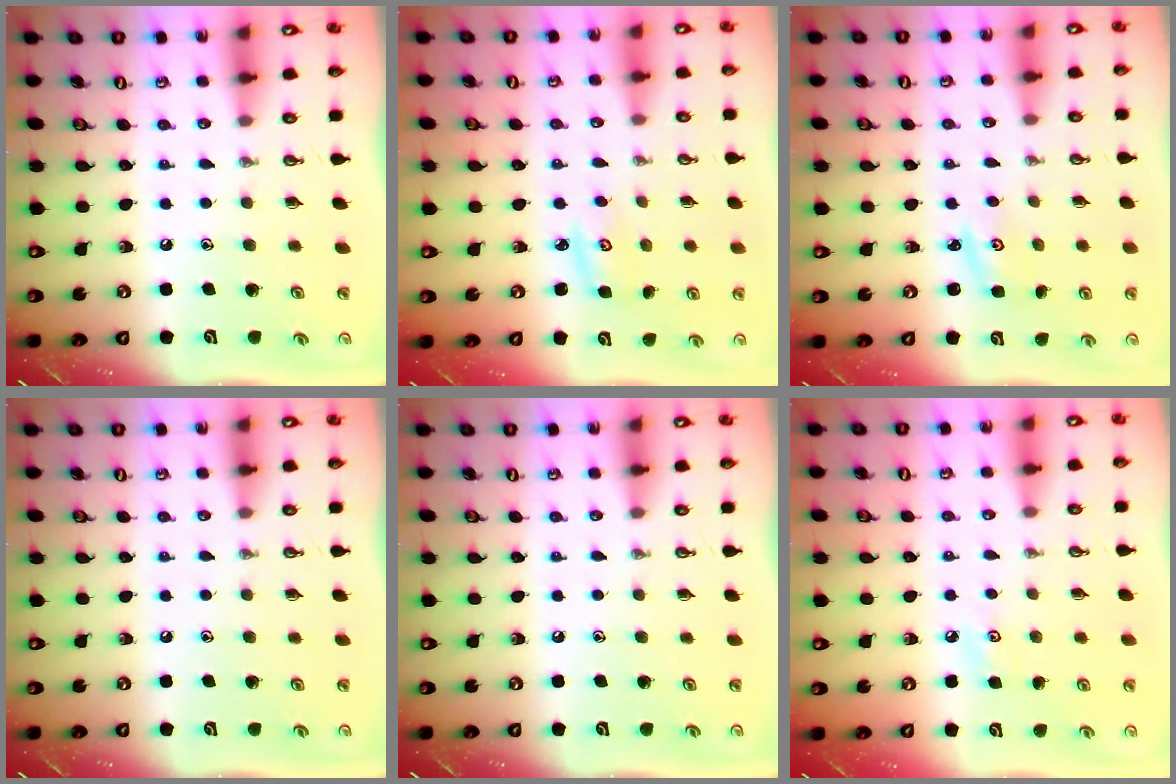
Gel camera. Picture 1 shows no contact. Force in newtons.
{"total": 2.8, "press": 2.8, "slide": 0.2}
{"total": 1.8, "press": 1.8, "slide": 0.0}
{"total": 0.0}
{"total": 0.0}
{"total": 3.9, "press": 3.8, "slide": 0.6}